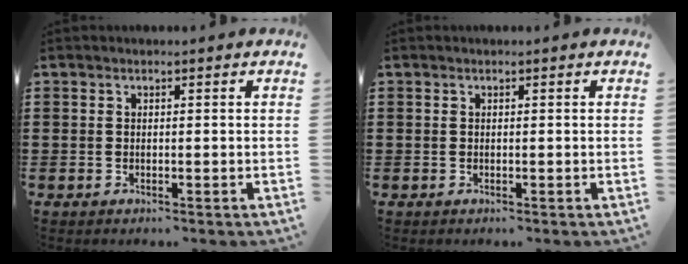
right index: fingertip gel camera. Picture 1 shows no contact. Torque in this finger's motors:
{"motor_torque": [0.36, 1.78, 0.00, 0.00]}